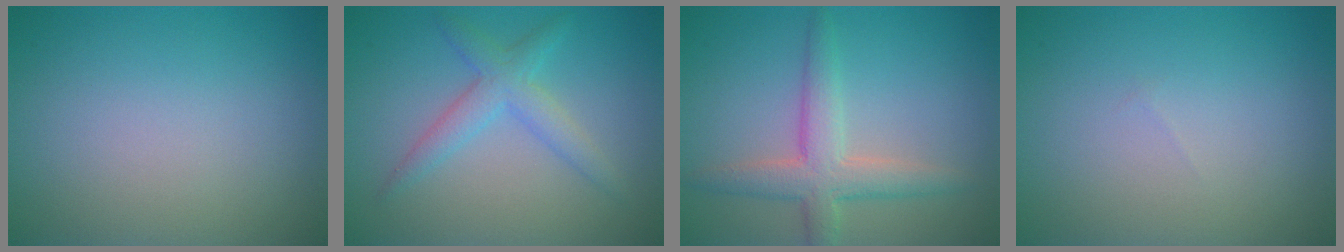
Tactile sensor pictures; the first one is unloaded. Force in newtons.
{"total": 3.0, "press": 3.0, "slide": 0.1}
{"total": 4.0, "press": 4.0, "slide": 0.2}
{"total": 0.0}